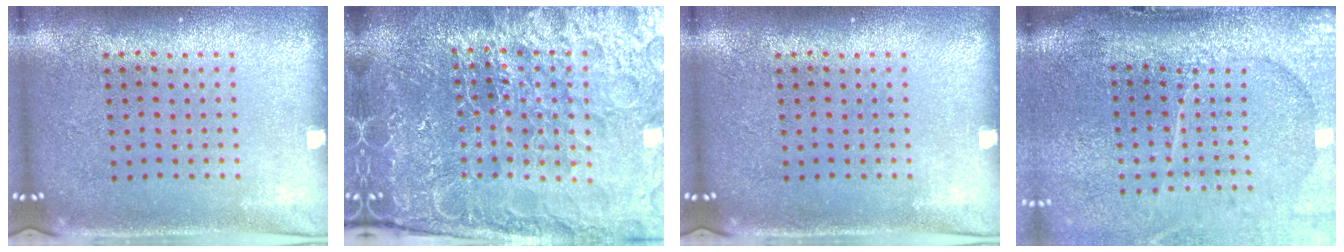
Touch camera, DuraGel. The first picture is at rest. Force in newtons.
{"total": 6.1, "press": 5.4, "slide": 2.8}
{"total": 0.0}
{"total": 4.4, "press": 3.6, "slide": 2.6}